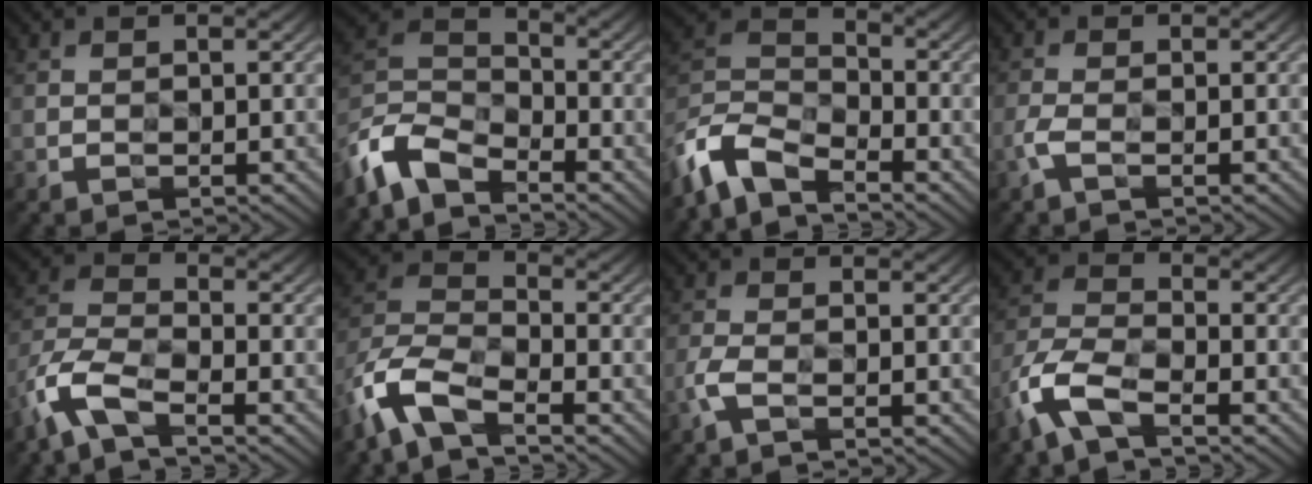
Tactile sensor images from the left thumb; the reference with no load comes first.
{"total": 8.5, "force": [-7.0, 3.1, 3.9], "torque": [-0.095, -0.005, -0.161]}
{"total": 9.0, "force": [-7.3, 2.9, 4.4], "torque": [-0.108, -0.005, -0.165]}
{"total": 1.7, "force": [-0.9, 0.4, 1.4], "torque": [-0.042, 0.003, -0.022]}
{"total": 6.8, "force": [-4.6, 2.1, 4.6], "torque": [-0.115, -0.003, -0.111]}
{"total": 9.0, "force": [-6.2, 3.0, 5.8], "torque": [-0.134, -0.003, -0.146]}
{"total": 2.2, "force": [-1.1, 0.7, 1.7], "torque": [-0.053, 0.002, -0.029]}
{"total": 7.1, "force": [-4.6, 2.5, 4.9], "torque": [-0.122, -0.002, -0.112]}